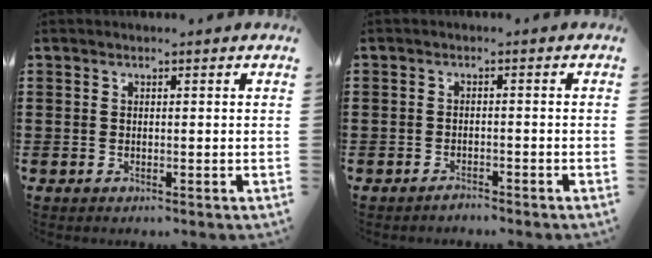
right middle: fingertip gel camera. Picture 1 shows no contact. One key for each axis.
{"total": 1.3, "fx": -1.3, "fy": 0.2, "fz": 0.1, "tx": -0.005, "ty": 0.002, "tz": -0.027}